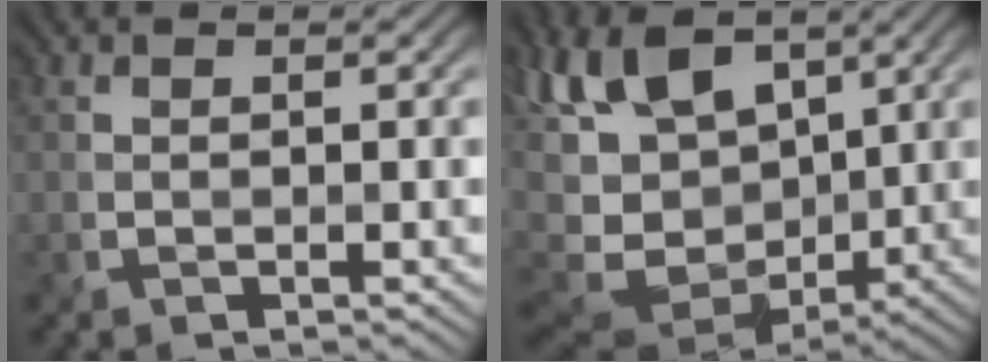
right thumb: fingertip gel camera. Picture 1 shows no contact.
{"total": 14.4, "force": [1.6, 8.7, 11.4], "torque": [-0.259, -0.010, 0.036]}